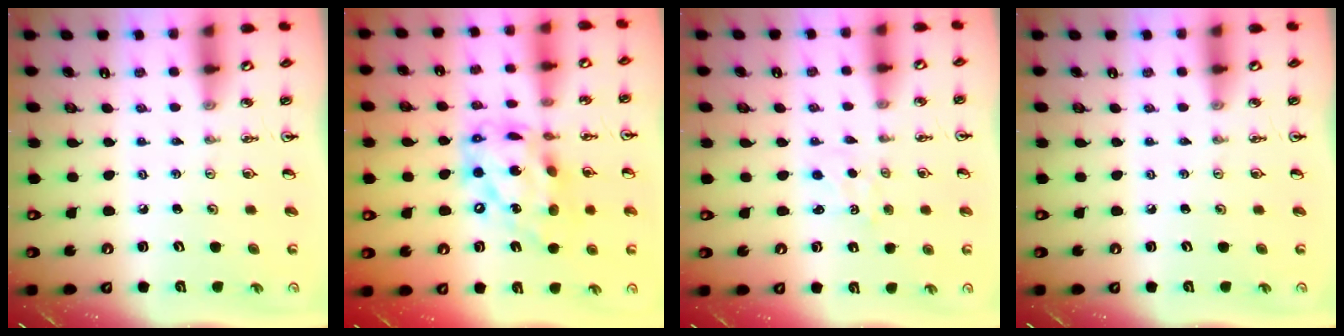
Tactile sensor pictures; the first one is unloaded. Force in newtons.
{"total": 17.5, "press": 17.4, "slide": 1.4}
{"total": 1.6, "press": 1.5, "slide": 0.3}
{"total": 0.0}